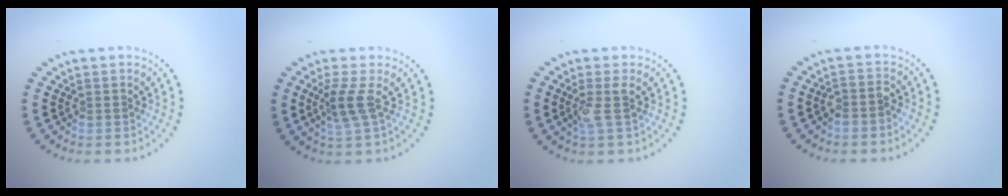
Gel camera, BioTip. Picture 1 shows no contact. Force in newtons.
{"total": 2.2, "press": 1.7, "slide": 1.4}
{"total": 1.8, "press": 1.4, "slide": 1.1}
{"total": 1.7, "press": 1.5, "slide": 0.9}